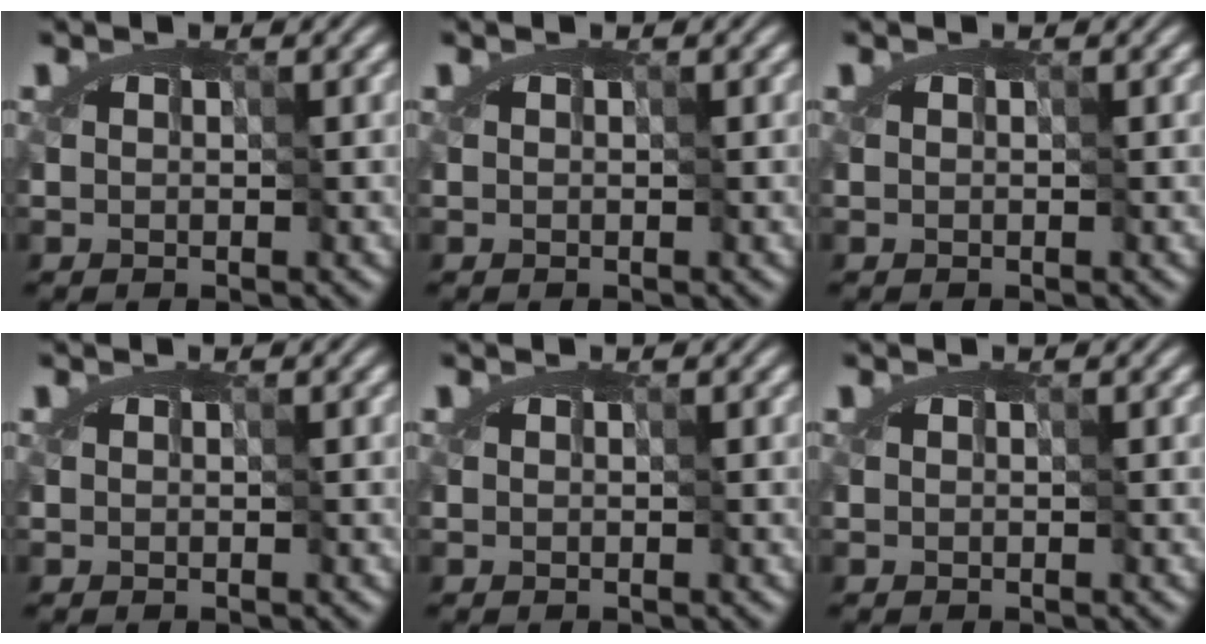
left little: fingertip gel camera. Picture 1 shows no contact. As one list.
[{"total": 0.0}, {"total": 0.0}, {"total": 0.0}, {"total": 0.0}, {"total": 0.0}]